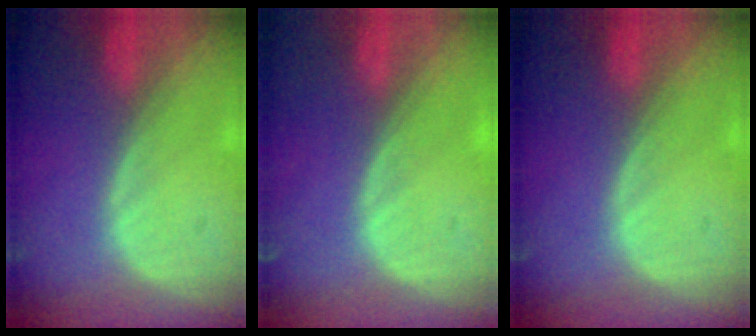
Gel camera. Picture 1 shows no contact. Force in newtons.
{"total": 0.0}
{"total": 0.0}